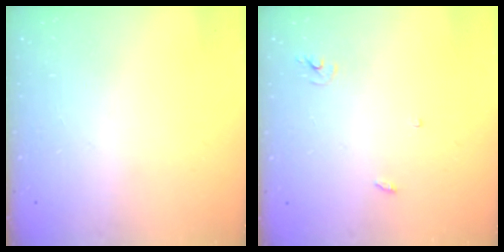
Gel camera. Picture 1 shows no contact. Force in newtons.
{"total": 2.4, "press": 2.4, "slide": 0.2}